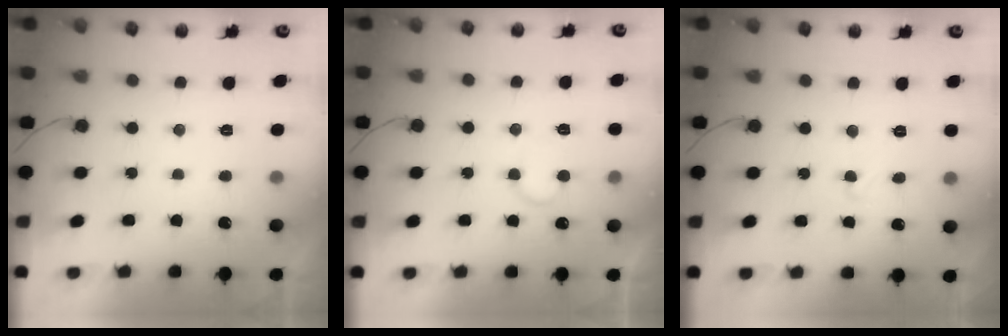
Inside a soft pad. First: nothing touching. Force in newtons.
{"total": 6.6, "press": 6.6, "slide": 0.6}
{"total": 3.2, "press": 3.2, "slide": 0.4}